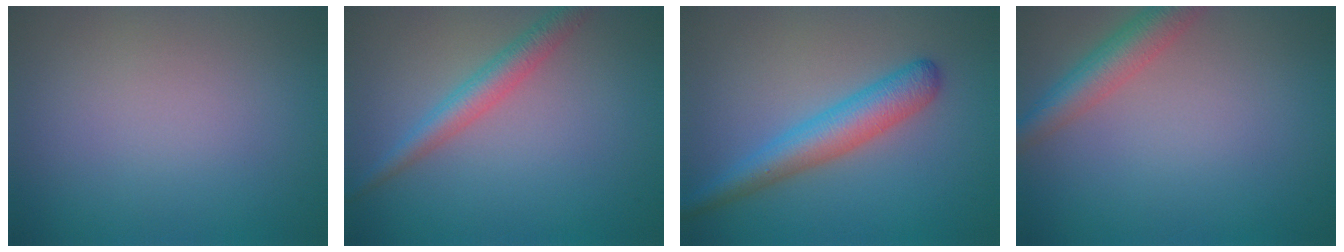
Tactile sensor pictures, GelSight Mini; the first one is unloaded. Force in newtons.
{"total": 3.0, "press": 3.0, "slide": 0.1}
{"total": 4.3, "press": 4.3, "slide": 0.1}
{"total": 4.0, "press": 4.0, "slide": 0.2}